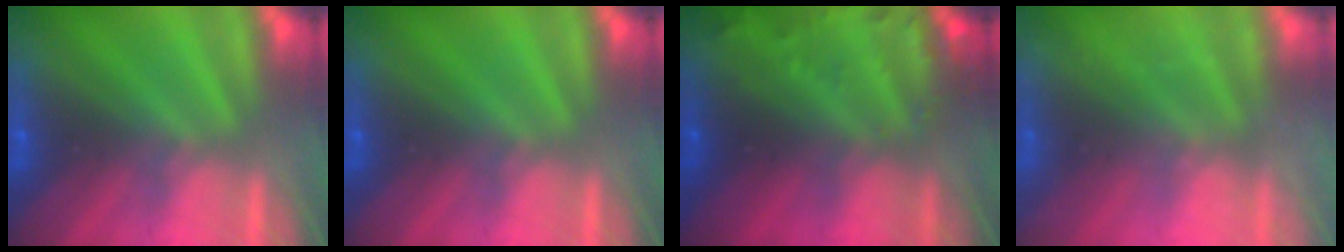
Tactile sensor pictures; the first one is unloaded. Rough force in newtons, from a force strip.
{"total": 0.0}
{"total": 7.6}
{"total": 2.2}